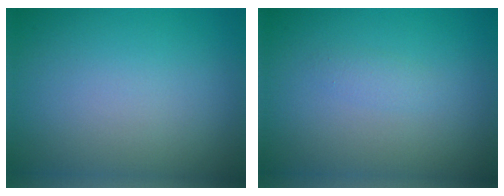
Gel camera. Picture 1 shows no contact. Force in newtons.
{"total": 0.8, "press": 0.8, "slide": 0.1}